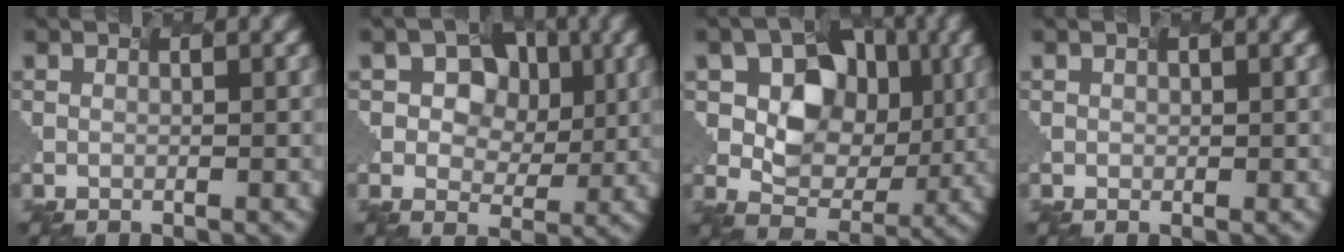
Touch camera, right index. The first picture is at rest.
{"total": 4.2, "force": [0.8, 3.3, 2.4], "torque": [-0.049, 0.006, 0.010]}
{"total": 5.8, "force": [0.4, 4.6, 3.5], "torque": [-0.069, -0.006, 0.016]}
{"total": 0.6, "force": [-0.2, -0.2, -0.5], "torque": [-0.001, 0.000, 0.014]}